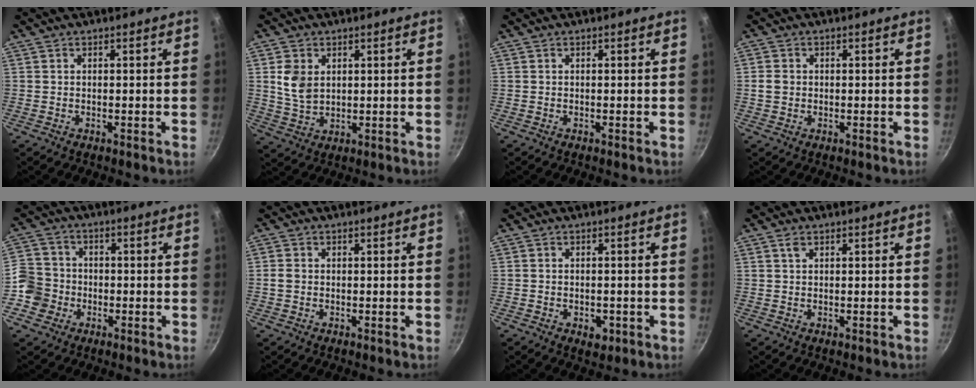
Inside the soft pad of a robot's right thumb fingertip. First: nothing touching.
{"total": 6.4, "force": [1.6, 4.6, 4.1], "torque": [-0.068, -0.014, 0.037]}
{"total": 0.0}
{"total": 2.4, "force": [0.0, 2.1, 1.2], "torque": [-0.016, 0.007, -0.002]}
{"total": 8.2, "force": [-2.6, 7.4, 2.2], "torque": [-0.011, 0.028, -0.063]}
{"total": 1.9, "force": [-0.1, 1.6, 1.0], "torque": [-0.018, 0.007, -0.004]}
{"total": 3.2, "force": [-1.2, 2.1, 2.1], "torque": [-0.023, 0.006, -0.010]}
{"total": 1.3, "force": [0.7, 0.7, 0.8], "torque": [-0.013, -0.001, 0.012]}